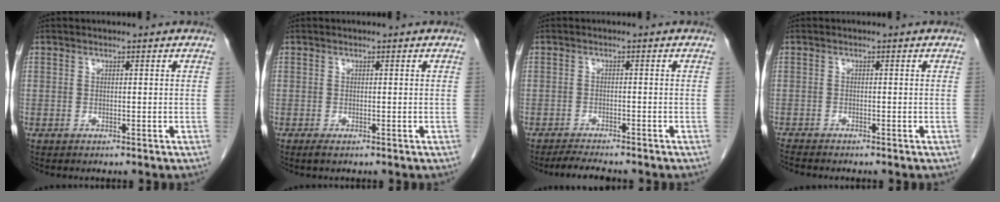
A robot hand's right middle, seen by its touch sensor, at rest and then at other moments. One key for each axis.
{"total": 0.5, "fx": -0.3, "fy": 0.0, "fz": 0.4, "tx": -0.007, "ty": -0.002, "tz": -0.002}
{"total": 4.3, "fx": -3.9, "fy": 0.4, "fz": 1.8, "tx": -0.030, "ty": -0.013, "tz": -0.062}
{"total": 1.9, "fx": -1.8, "fy": -0.4, "fz": 0.4, "tx": -0.010, "ty": -0.006, "tz": -0.033}